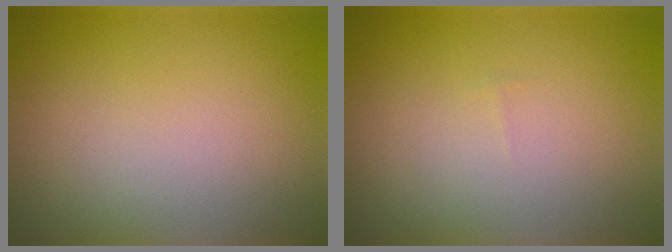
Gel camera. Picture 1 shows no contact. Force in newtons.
{"total": 0.0}